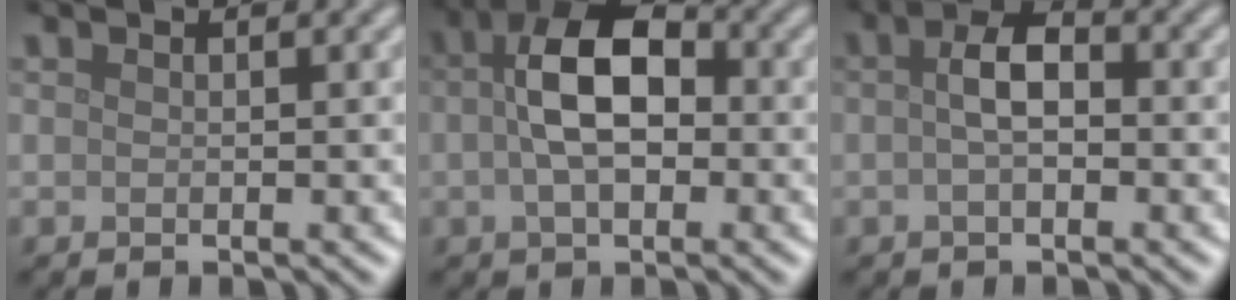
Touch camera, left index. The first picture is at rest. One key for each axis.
{"total": 7.0, "fx": 0.4, "fy": 3.9, "fz": 5.9, "tx": -0.111, "ty": 0.015, "tz": -0.003}
{"total": 3.0, "fx": -0.1, "fy": 1.3, "fz": 2.7, "tx": -0.050, "ty": 0.007, "tz": -0.008}